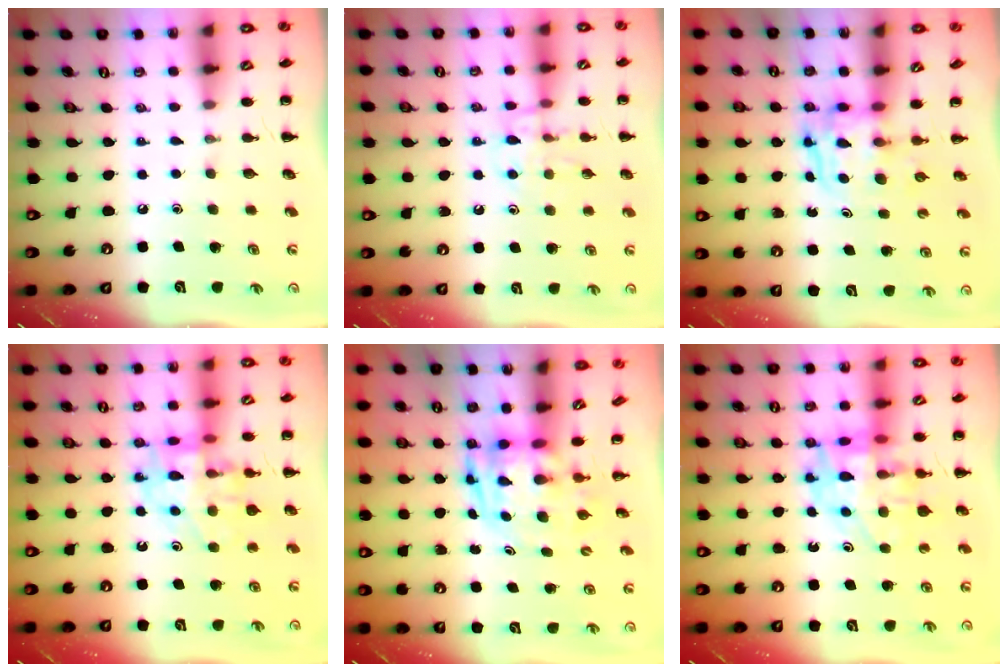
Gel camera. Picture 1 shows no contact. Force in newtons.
{"total": 11.1, "press": 11.1, "slide": 0.7}
{"total": 3.6, "press": 3.6, "slide": 0.3}
{"total": 14.9, "press": 14.6, "slide": 2.8}
{"total": 3.3, "press": 3.3, "slide": 0.7}
{"total": 16.0, "press": 15.5, "slide": 4.0}